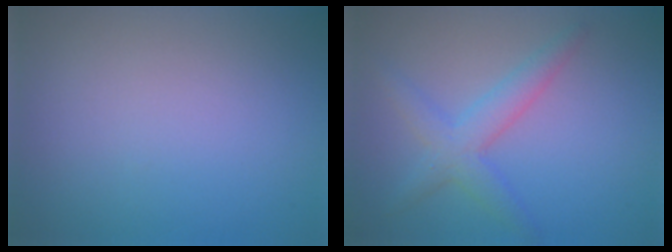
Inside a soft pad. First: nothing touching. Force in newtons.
{"total": 3.3, "press": 3.3, "slide": 0.1}